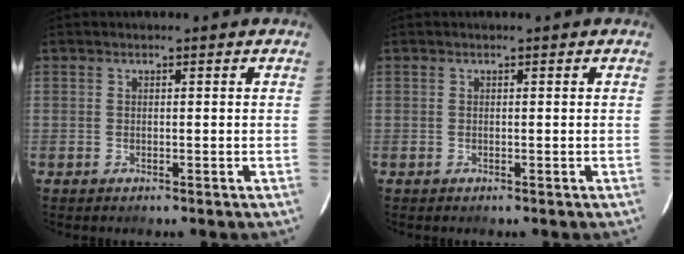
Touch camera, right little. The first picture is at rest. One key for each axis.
{"total": 0.0}